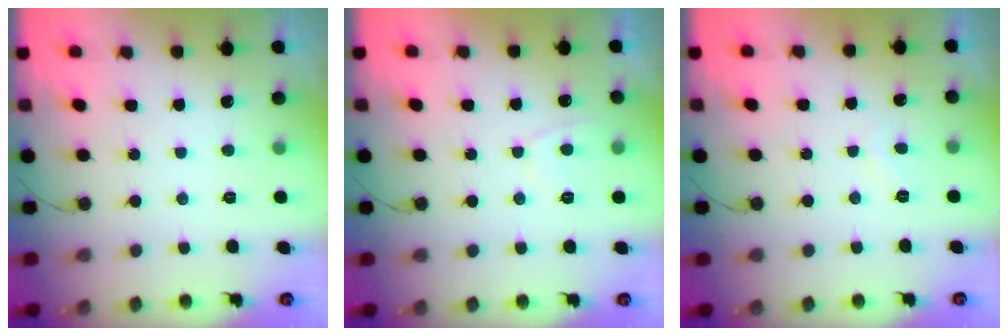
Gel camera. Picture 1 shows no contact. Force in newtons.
{"total": 2.5, "press": 2.4, "slide": 0.6}
{"total": 2.1, "press": 2.0, "slide": 0.5}